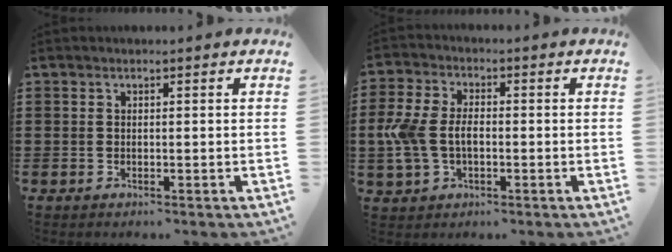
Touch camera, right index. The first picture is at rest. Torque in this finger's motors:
{"motor_torque": [0.89, 0.22, 0.28, 0.21]}